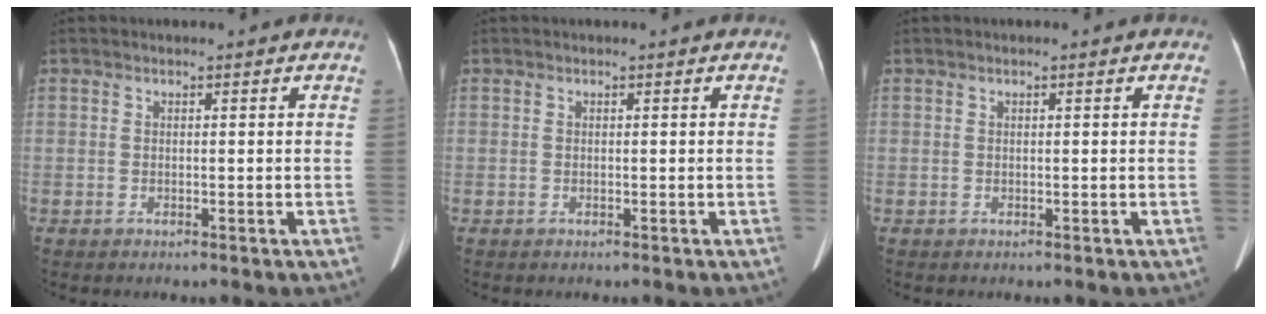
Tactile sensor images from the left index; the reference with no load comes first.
{"total": 0.0}
{"total": 0.0}